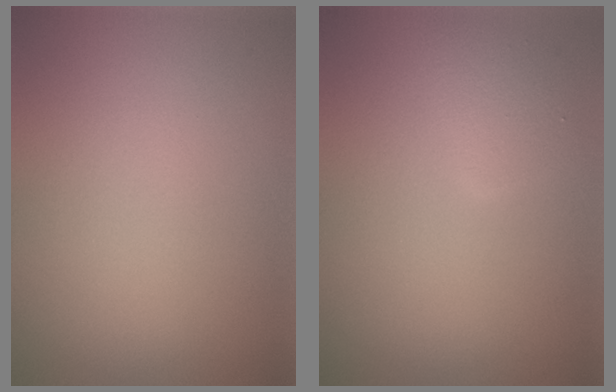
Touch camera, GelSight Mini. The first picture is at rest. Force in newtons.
{"total": 1.7, "press": 1.7, "slide": 0.0}